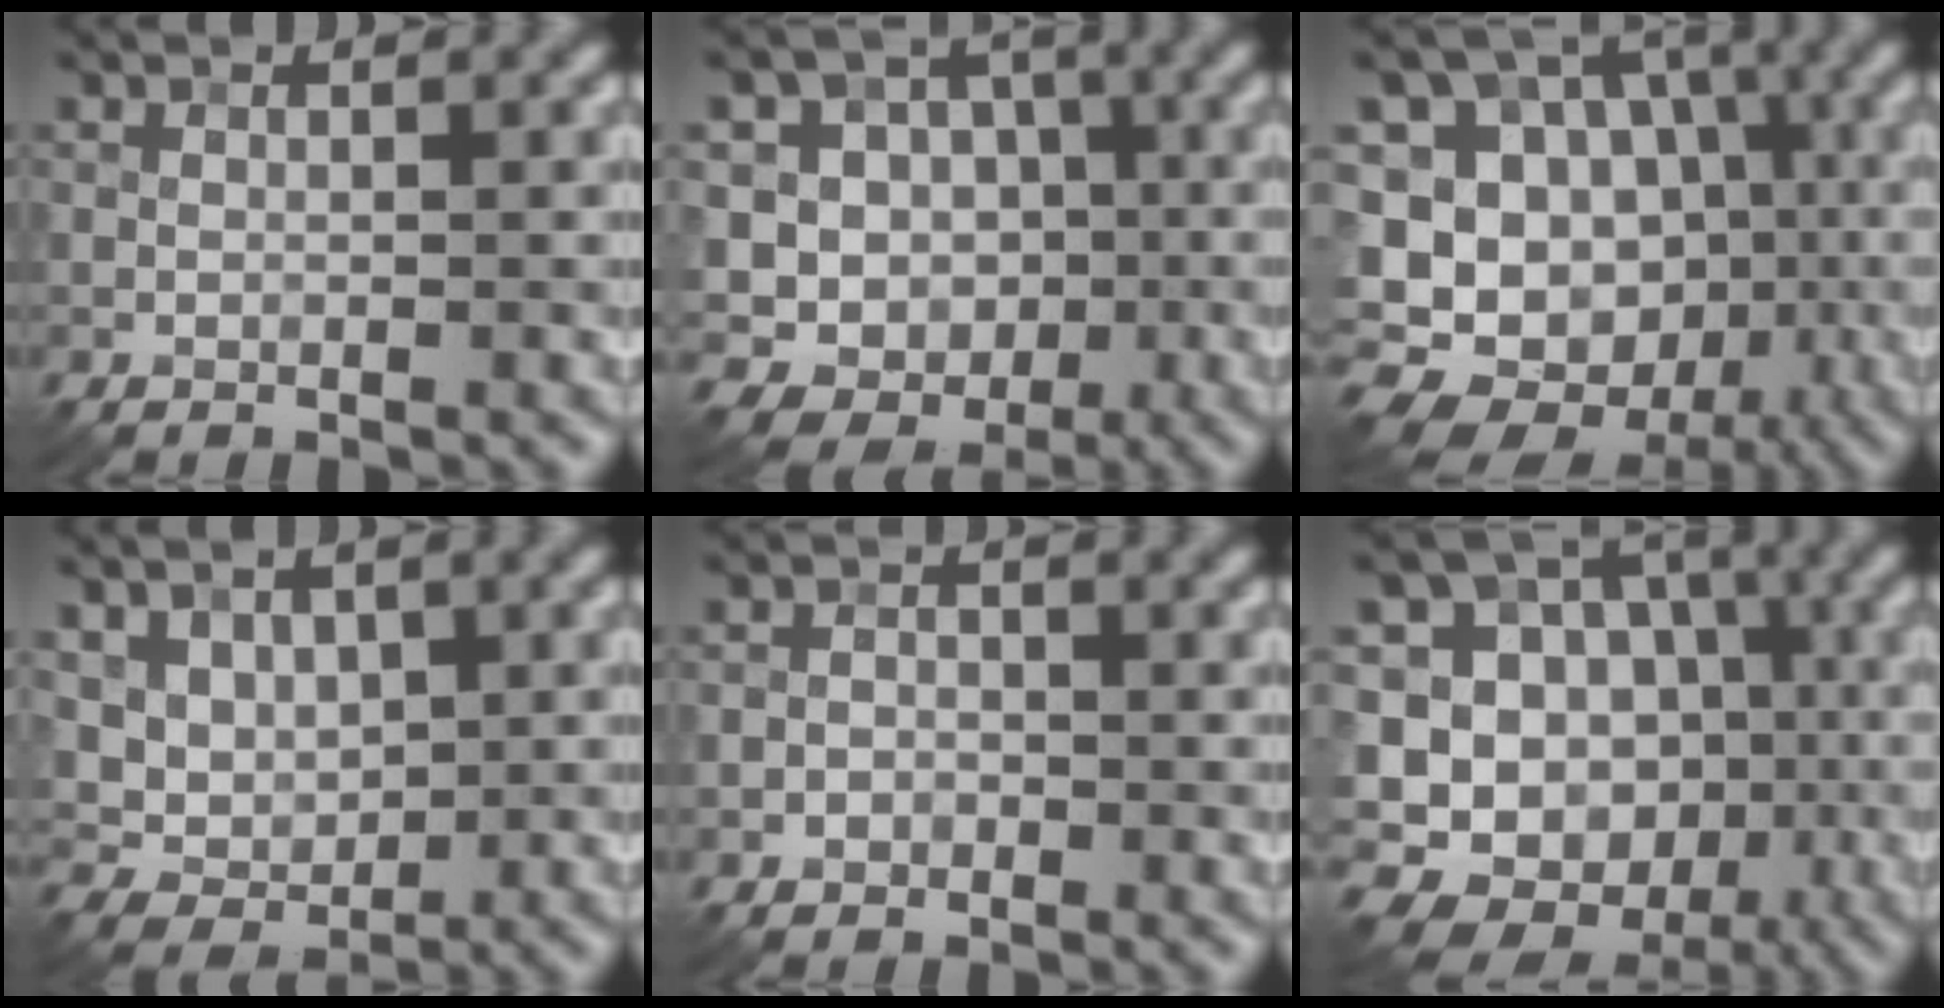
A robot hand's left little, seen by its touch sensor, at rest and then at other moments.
{"total": 12.6, "force": [-3.0, 11.7, 3.6], "torque": [-0.063, 0.019, -0.057]}
{"total": 16.0, "force": [-6.0, 13.0, 7.2], "torque": [-0.153, -0.020, -0.089]}
{"total": 5.0, "force": [1.5, 4.0, 2.6], "torque": [-0.044, 0.001, 0.036]}
{"total": 1.2, "force": [-0.6, 1.0, 0.4], "torque": [0.005, 0.004, -0.017]}
{"total": 16.2, "force": [-5.5, 14.2, 5.5], "torque": [-0.132, -0.006, -0.071]}